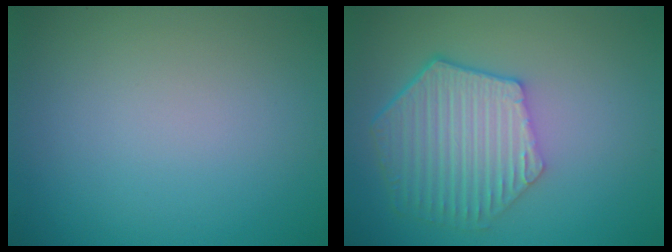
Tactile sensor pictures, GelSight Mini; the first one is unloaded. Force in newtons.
{"total": 6.6, "press": 5.0, "slide": 4.3}